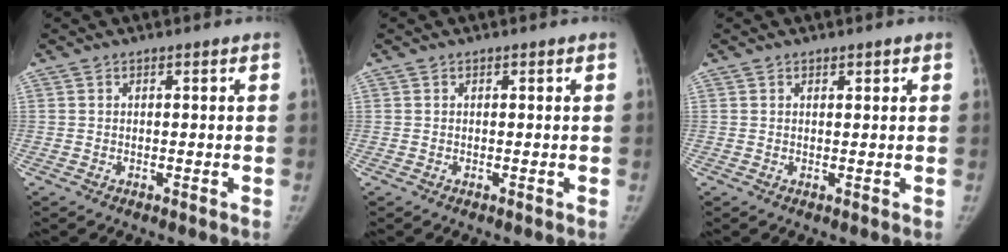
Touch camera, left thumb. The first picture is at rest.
{"total": 0.0}
{"total": 0.9, "force": [0.6, 0.4, 0.5], "torque": [-0.001, -0.003, 0.009]}